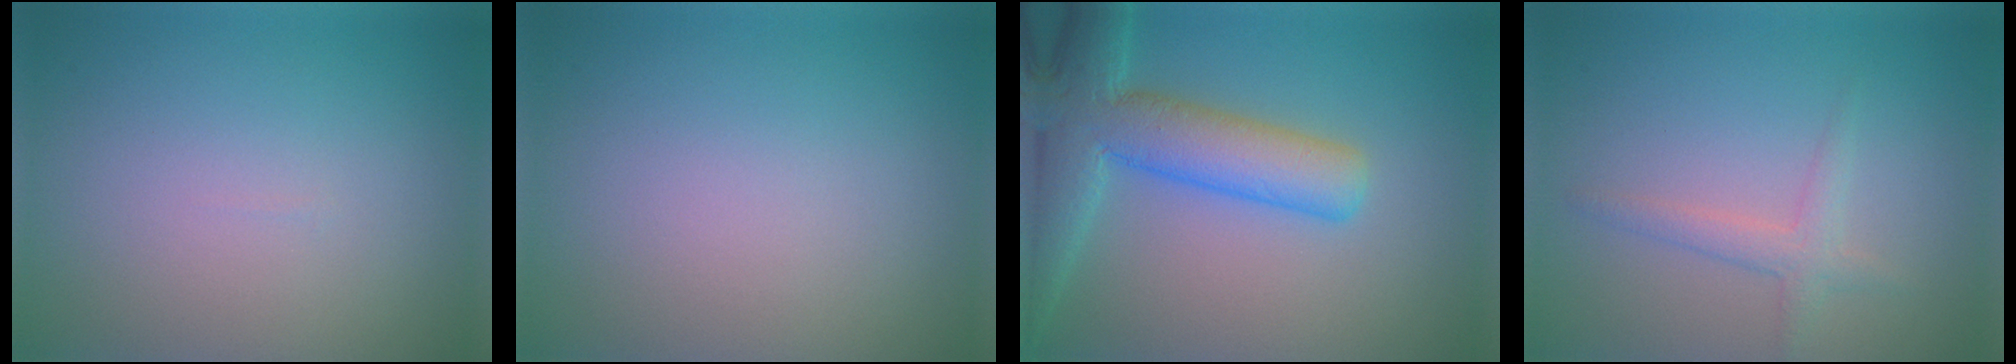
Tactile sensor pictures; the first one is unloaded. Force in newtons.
{"total": 0.0}
{"total": 8.1, "press": 8.1, "slide": 0.4}
{"total": 1.2, "press": 1.2, "slide": 0.1}